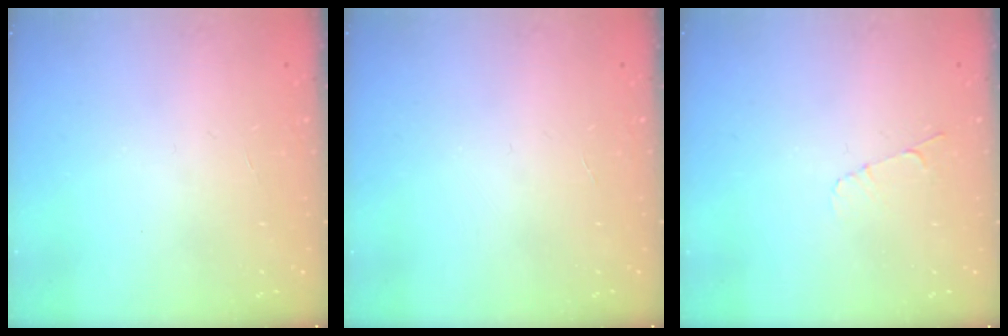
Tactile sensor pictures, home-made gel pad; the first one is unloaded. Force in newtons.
{"total": 0.0}
{"total": 3.3, "press": 3.2, "slide": 0.3}